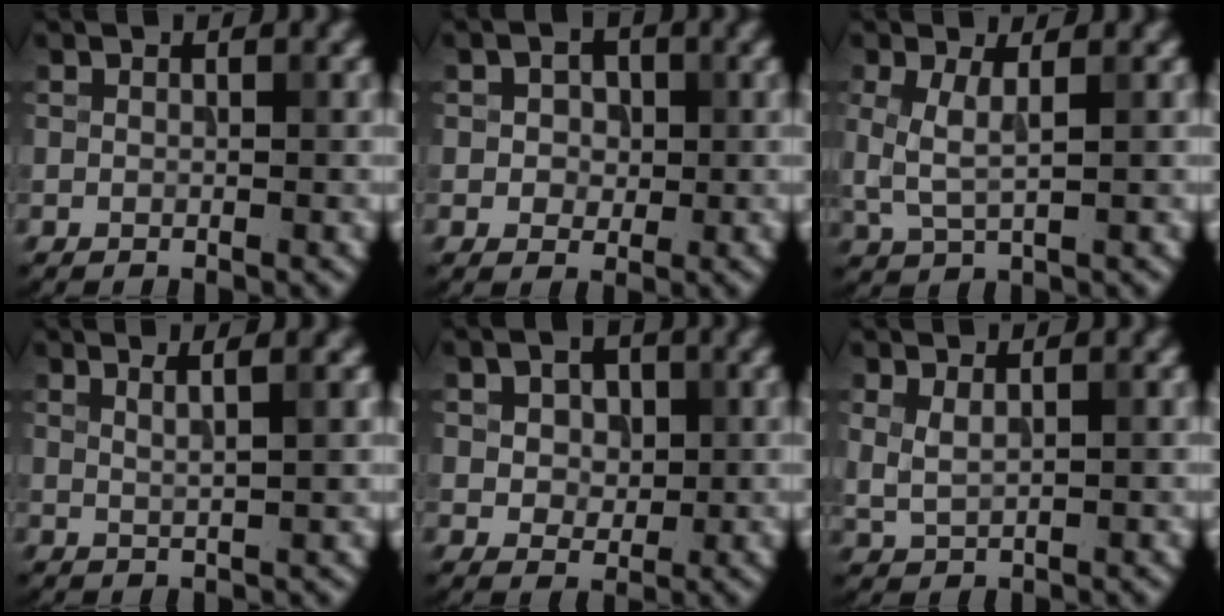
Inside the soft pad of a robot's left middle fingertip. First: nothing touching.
{"total": 2.3, "force": [0.2, 1.9, 1.3], "torque": [-0.020, 0.008, -0.007]}
{"total": 2.6, "force": [0.5, 0.6, 2.4], "torque": [-0.064, -0.002, 0.013]}
{"total": 2.4, "force": [1.4, 0.3, 1.9], "torque": [-0.023, 0.012, 0.008]}
{"total": 3.7, "force": [1.1, 2.8, 2.3], "torque": [-0.051, 0.007, 0.015]}
{"total": 1.5, "force": [0.8, 0.5, 1.2], "torque": [-0.037, -0.001, 0.021]}